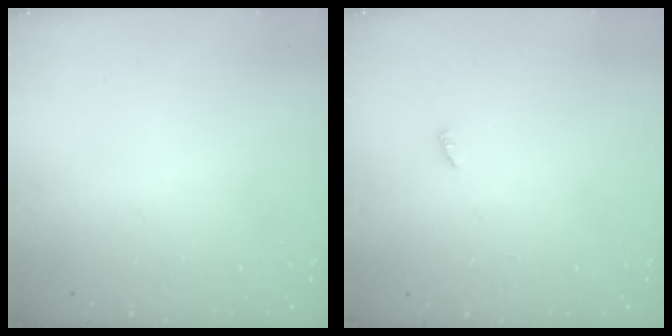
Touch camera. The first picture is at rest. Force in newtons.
{"total": 2.3, "press": 2.3, "slide": 0.2}